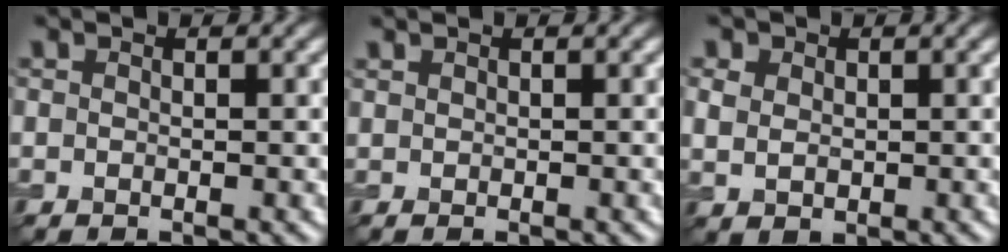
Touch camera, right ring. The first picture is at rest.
{"total": 0.0}
{"total": 3.5, "force": [1.5, 2.6, 1.8], "torque": [-0.038, 0.013, 0.018]}